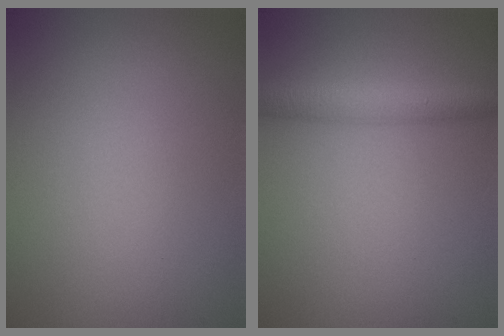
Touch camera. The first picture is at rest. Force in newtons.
{"total": 3.5, "press": 3.5, "slide": 0.1}